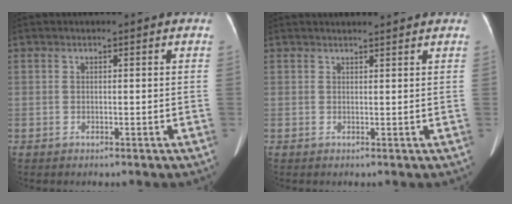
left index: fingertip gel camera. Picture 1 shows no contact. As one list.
[{"total": 3.5, "force": [3.4, -0.1, 0.8], "torque": [-0.011, 0.019, 0.044]}]